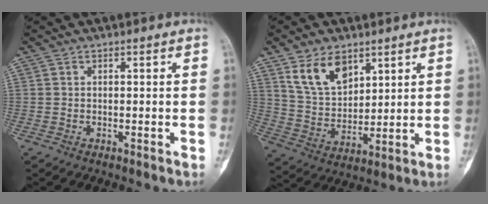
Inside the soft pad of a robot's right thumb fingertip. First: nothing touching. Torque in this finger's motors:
{"motor_torque": [-0.46, 1.40, 0.27, -0.09, 0.07]}